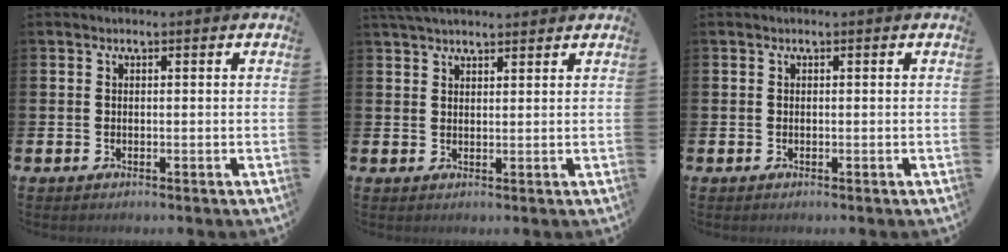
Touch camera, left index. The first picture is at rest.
{"total": 3.5, "force": [3.3, 0.8, 1.2], "torque": [-0.025, -0.007, 0.060]}
{"total": 0.0}